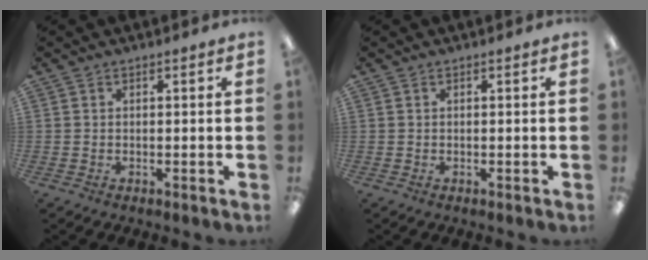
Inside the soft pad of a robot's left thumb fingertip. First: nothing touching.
{"total": 0.0}